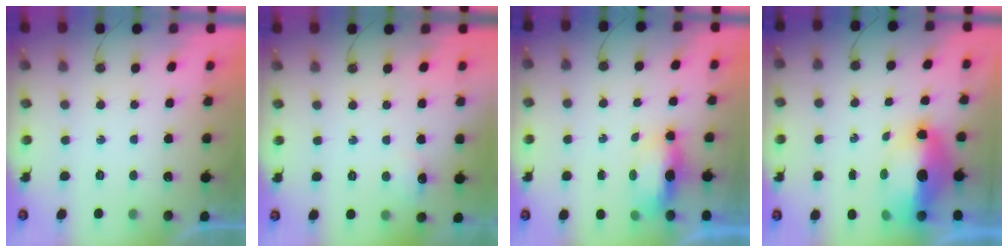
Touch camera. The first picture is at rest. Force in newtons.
{"total": 6.0, "press": 6.0, "slide": 0.8}
{"total": 9.9, "press": 6.8, "slide": 7.2}
{"total": 12.7, "press": 12.6, "slide": 1.6}